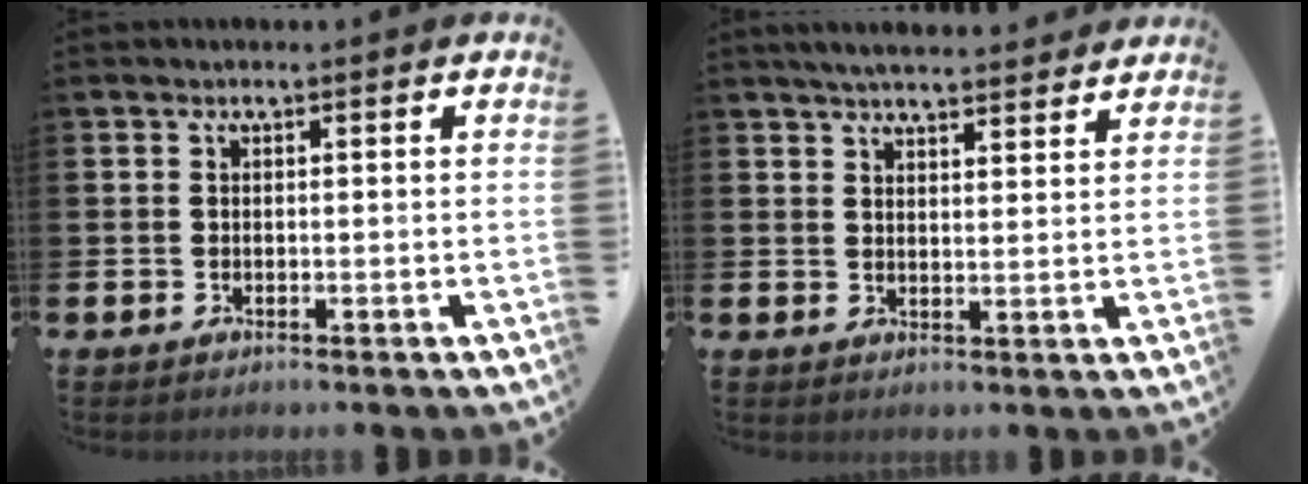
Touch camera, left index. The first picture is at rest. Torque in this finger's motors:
{"motor_torque": [0.55, -0.51, 0.18, 0.05]}